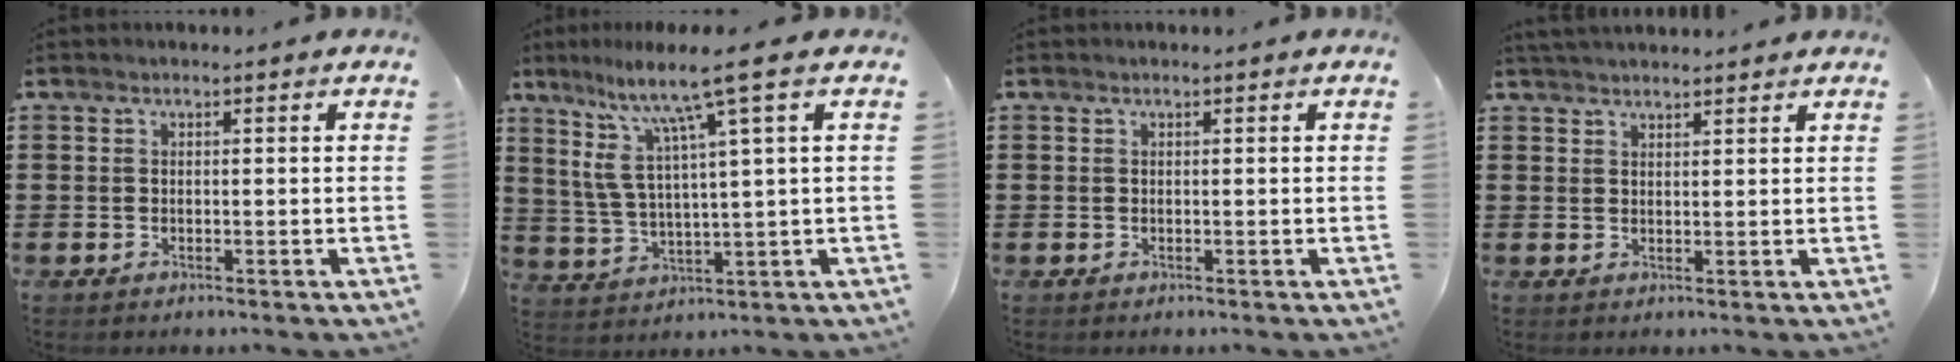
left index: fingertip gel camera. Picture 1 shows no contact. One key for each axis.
{"total": 10.6, "fx": 5.9, "fy": 0.3, "fz": 8.7, "tx": -0.198, "ty": -0.027, "tz": 0.089}
{"total": 0.0}
{"total": 2.1, "fx": 2.1, "fy": 0.1, "fz": 0.2, "tx": -0.009, "ty": -0.001, "tz": 0.041}